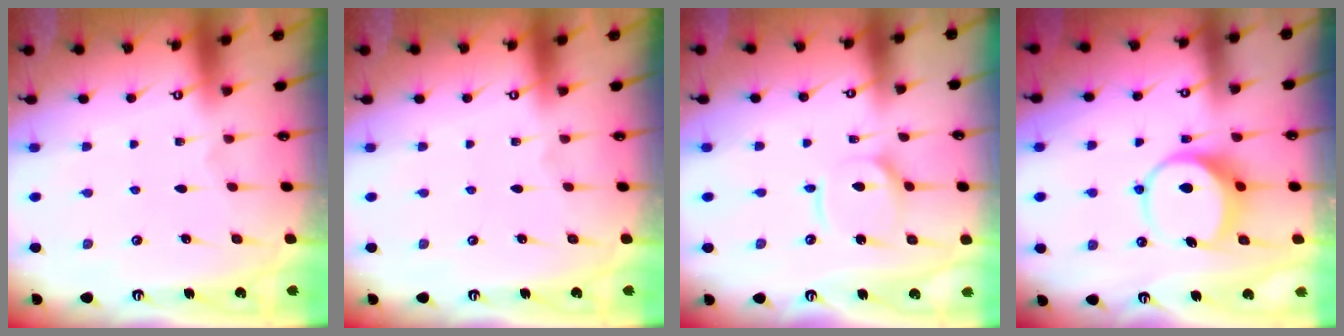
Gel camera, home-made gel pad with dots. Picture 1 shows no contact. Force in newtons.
{"total": 0.0}
{"total": 8.9, "press": 8.9, "slide": 0.9}
{"total": 9.8, "press": 9.7, "slide": 1.1}